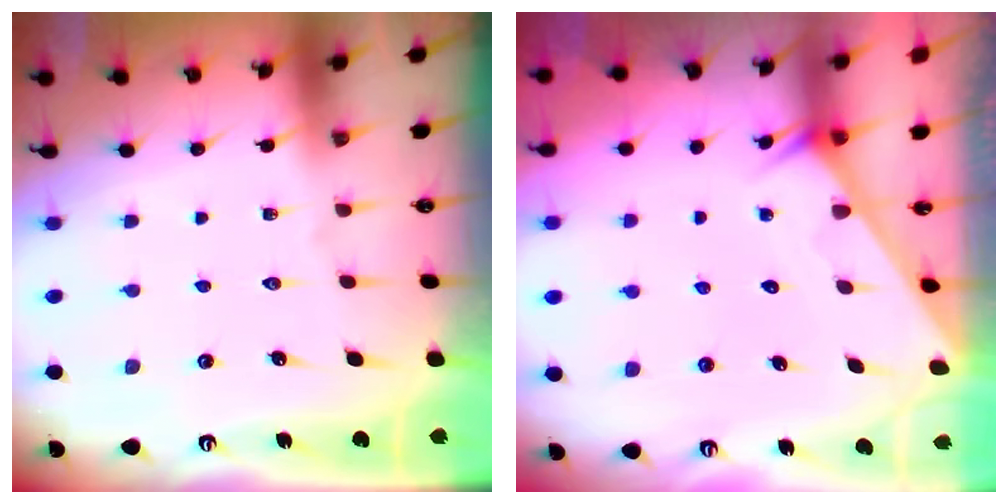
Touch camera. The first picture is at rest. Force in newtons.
{"total": 1.8, "press": 1.8, "slide": 0.1}